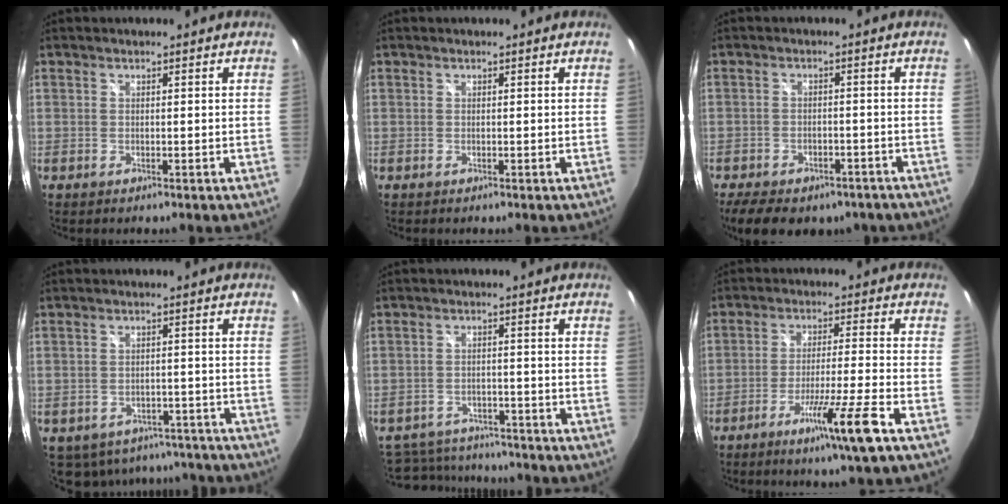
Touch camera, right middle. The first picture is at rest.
{"total": 0.0}
{"total": 14.8, "force": [-10.8, 7.2, 7.2], "torque": [-0.158, -0.019, -0.141]}
{"total": 12.2, "force": [-9.3, 6.9, 3.8], "torque": [-0.084, 0.008, -0.102]}
{"total": 14.5, "force": [-11.9, 6.6, 5.0], "torque": [-0.128, 0.006, -0.164]}
{"total": 9.4, "force": [-5.2, -1.7, 7.6], "torque": [-0.144, -0.016, -0.096]}